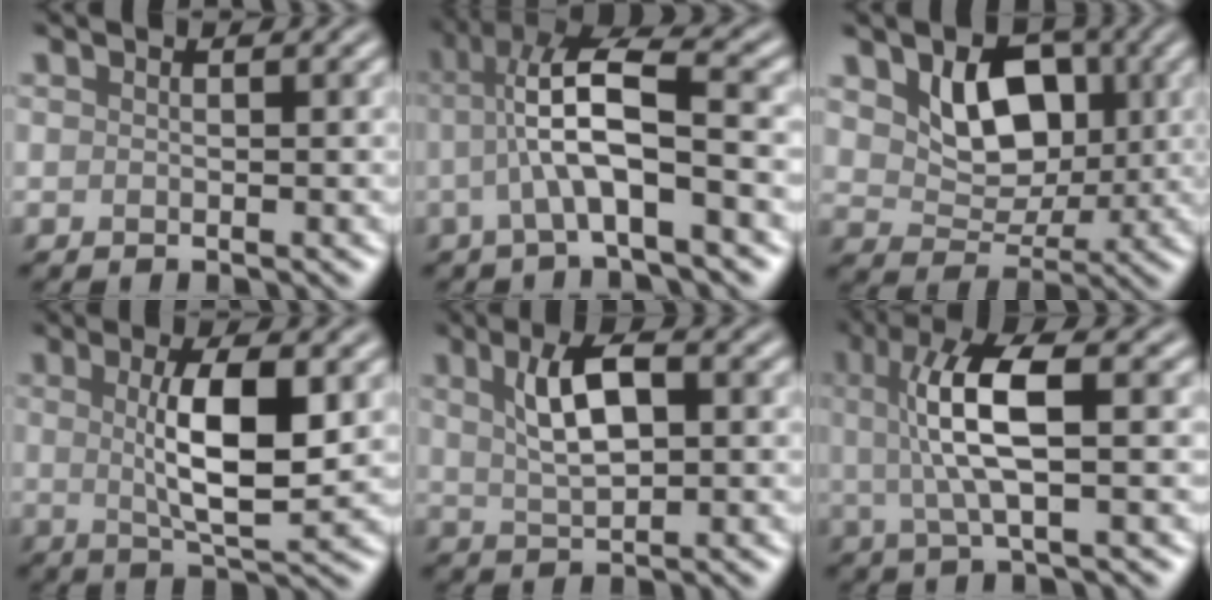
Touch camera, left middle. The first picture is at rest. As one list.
[{"total": 7.3, "force": [-0.8, 1.8, 7.0], "torque": [-0.133, 0.023, -0.021]}, {"total": 5.8, "force": [1.4, 4.1, 3.9], "torque": [-0.076, -0.011, 0.020]}, {"total": 6.5, "force": [0.8, 1.8, 6.2], "torque": [-0.107, -0.001, 0.016]}, {"total": 5.0, "force": [1.3, 2.0, 4.3], "torque": [-0.082, 0.008, 0.022]}, {"total": 6.7, "force": [0.9, 1.8, 6.4], "torque": [-0.129, 0.005, 0.017]}]